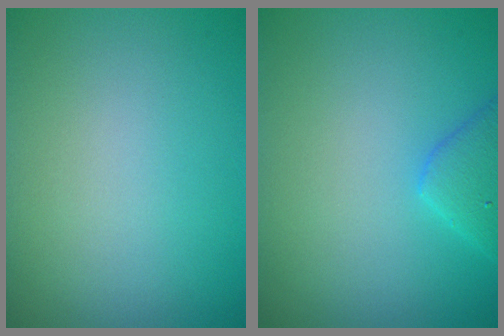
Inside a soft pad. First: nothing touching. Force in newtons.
{"total": 2.3, "press": 2.3, "slide": 0.2}